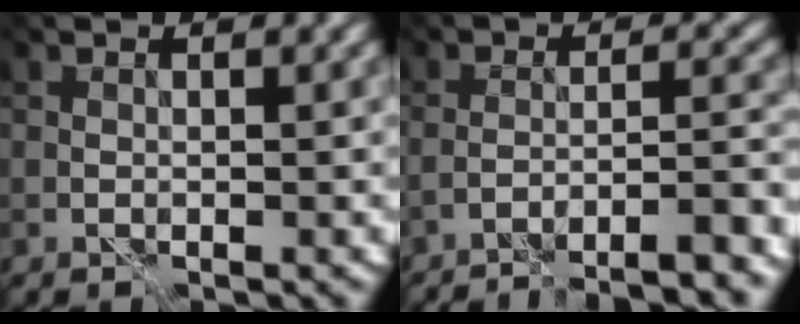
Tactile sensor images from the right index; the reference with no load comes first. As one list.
[{"total": 6.3, "force": [-5.6, 0.1, 3.0], "torque": [-0.026, 0.010, -0.081]}]